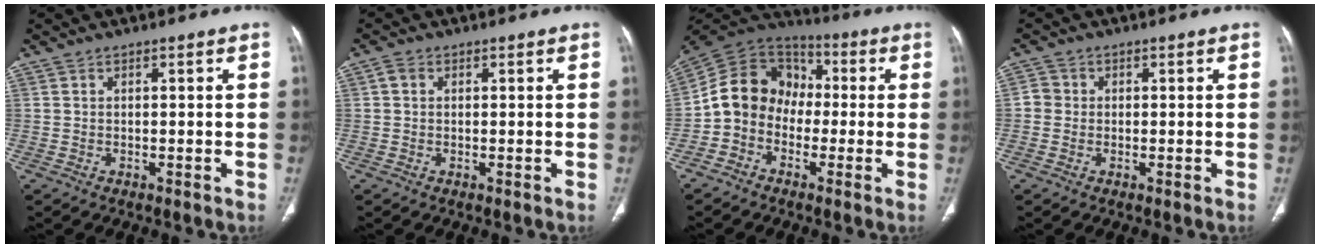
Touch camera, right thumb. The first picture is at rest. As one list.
[{"total": 1.6, "force": [0.3, 1.3, 0.8], "torque": [-0.016, 0.006, 0.006]}, {"total": 12.1, "force": [-2.0, 10.3, 6.1], "torque": [-0.086, 0.049, -0.055]}, {"total": 2.4, "force": [-0.2, 2.2, 0.7], "torque": [0.000, 0.006, -0.009]}]